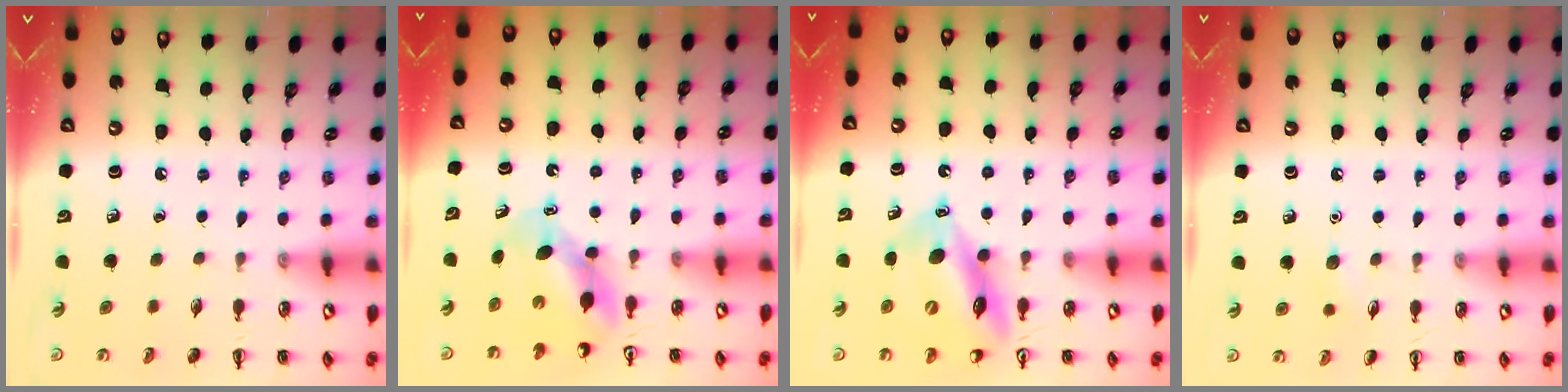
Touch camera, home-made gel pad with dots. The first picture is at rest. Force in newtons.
{"total": 5.5, "press": 5.4, "slide": 0.6}
{"total": 12.4, "press": 11.8, "slide": 3.7}
{"total": 4.7, "press": 4.5, "slide": 1.2}